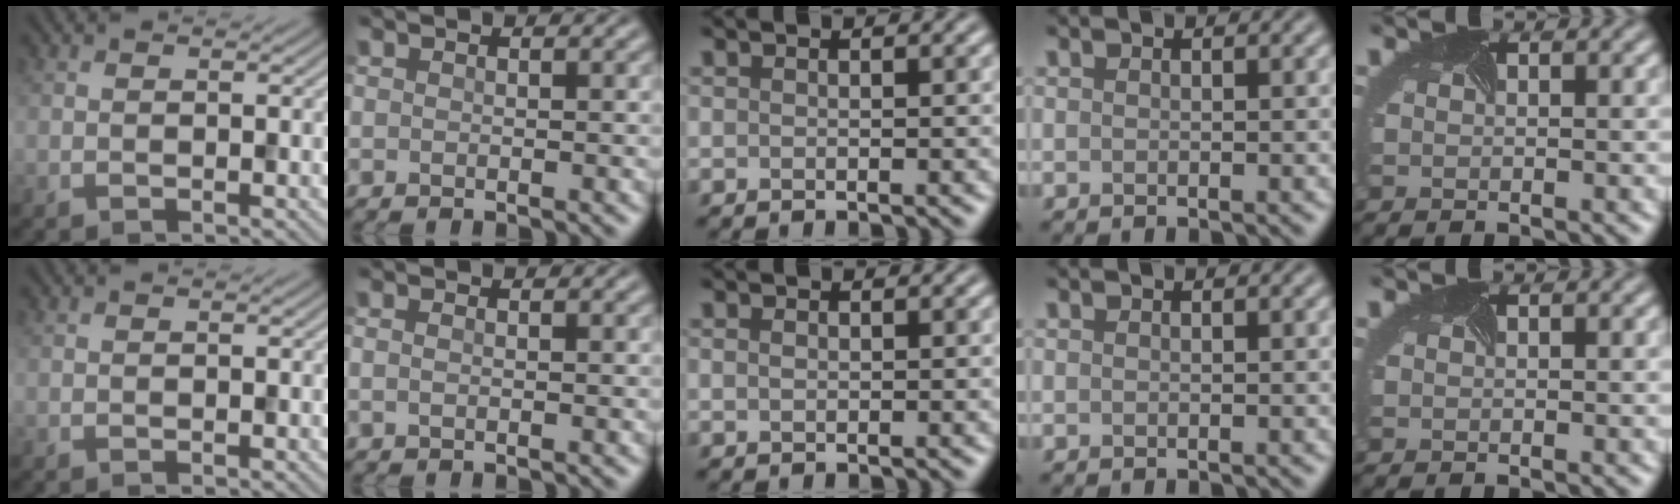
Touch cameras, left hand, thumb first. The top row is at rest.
{"index": {"total": 0.9, "force": [0.1, 0.5, 0.7], "torque": [-0.015, -0.004, -0.003]}, "middle": {"total": 0.6, "force": [0.2, 0.5, 0.4], "torque": [-0.008, 0.001, 0.003]}}